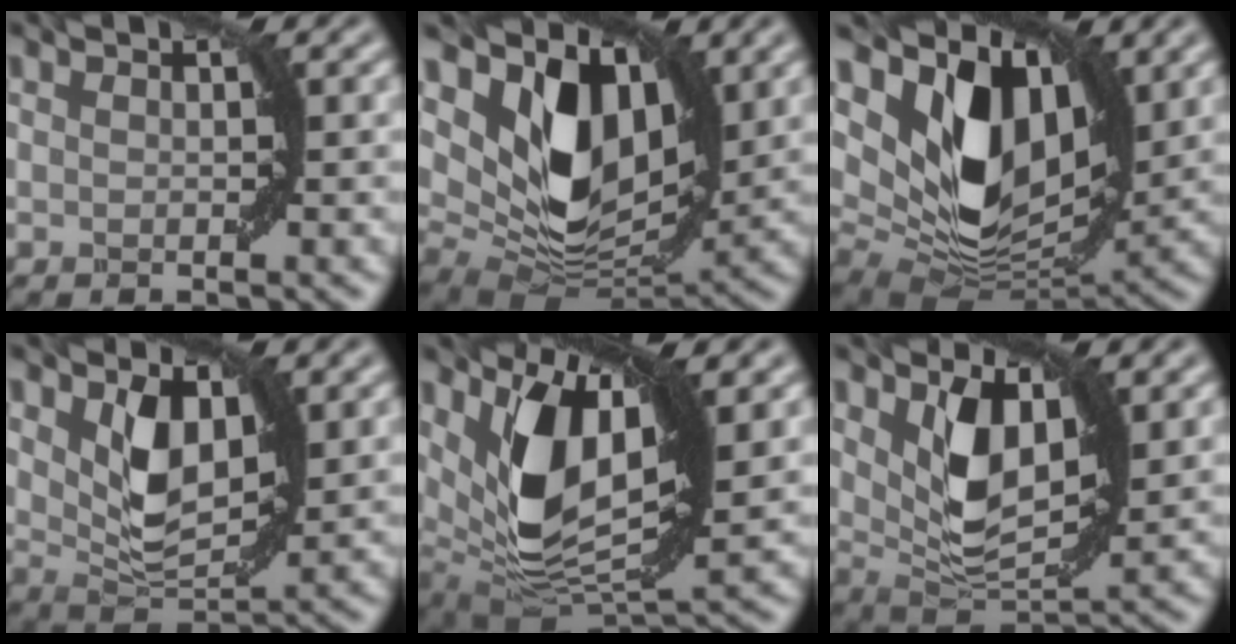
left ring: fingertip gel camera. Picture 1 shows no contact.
{"total": 10.1, "force": [4.1, 6.3, 6.7], "torque": [-0.124, -0.020, 0.084]}
{"total": 11.3, "force": [4.5, 6.9, 7.7], "torque": [-0.146, -0.014, 0.093]}
{"total": 5.0, "force": [1.6, 2.8, 3.8], "torque": [-0.080, -0.009, 0.034]}
{"total": 10.9, "force": [3.3, 5.4, 8.9], "torque": [-0.171, -0.016, 0.066]}
{"total": 5.8, "force": [2.0, 3.0, 4.5], "torque": [-0.093, -0.010, 0.042]}